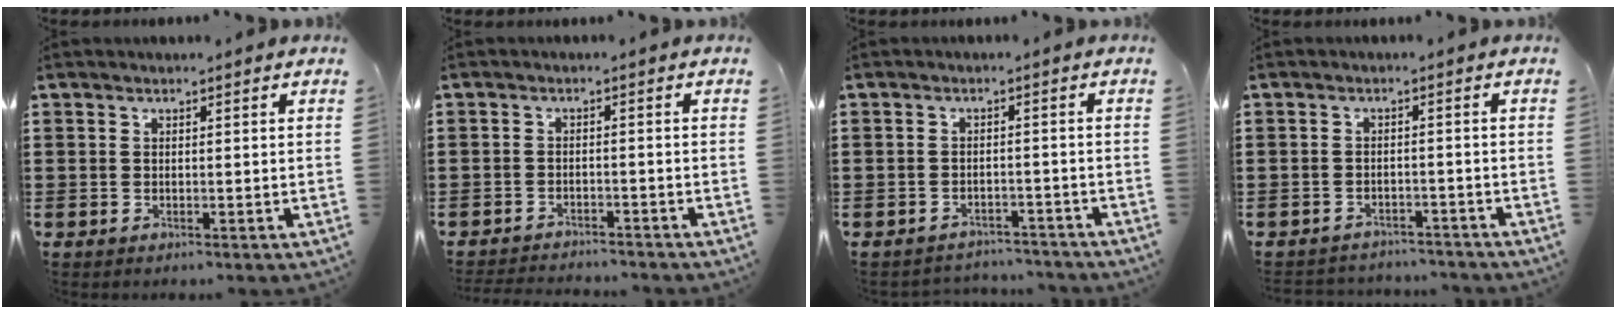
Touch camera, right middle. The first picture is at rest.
{"total": 2.2, "force": [-2.2, 0.0, 0.0], "torque": [-0.004, -0.001, -0.047]}
{"total": 2.3, "force": [-2.3, 0.2, -0.1], "torque": [-0.006, 0.000, -0.050]}
{"total": 2.3, "force": [-2.2, 0.2, -0.1], "torque": [-0.005, -0.001, -0.049]}